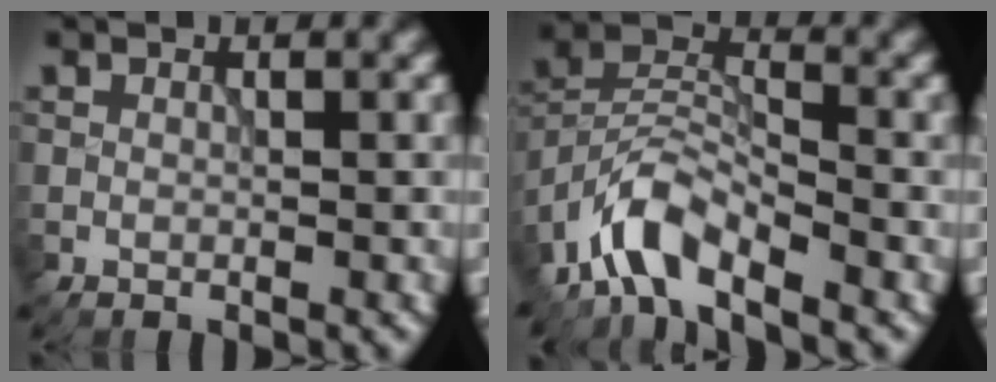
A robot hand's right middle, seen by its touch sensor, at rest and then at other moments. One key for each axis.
{"total": 5.4, "fx": -4.3, "fy": 1.6, "fz": 2.8, "tx": -0.048, "ty": 0.007, "tz": -0.093}